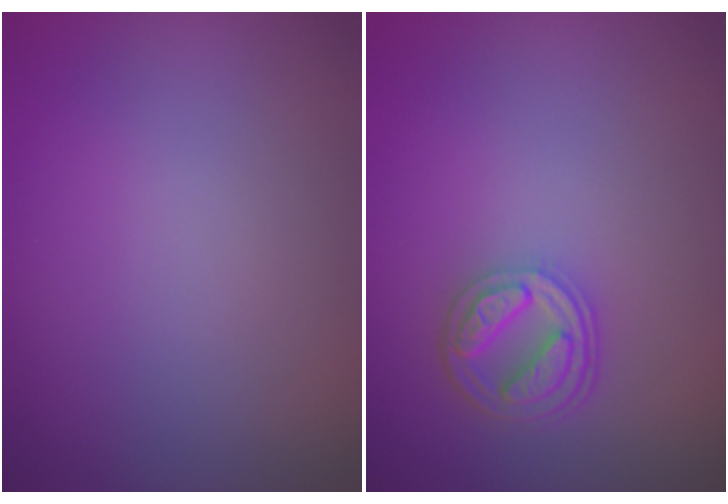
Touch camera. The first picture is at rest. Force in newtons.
{"total": 4.2, "press": 3.2, "slide": 2.7}